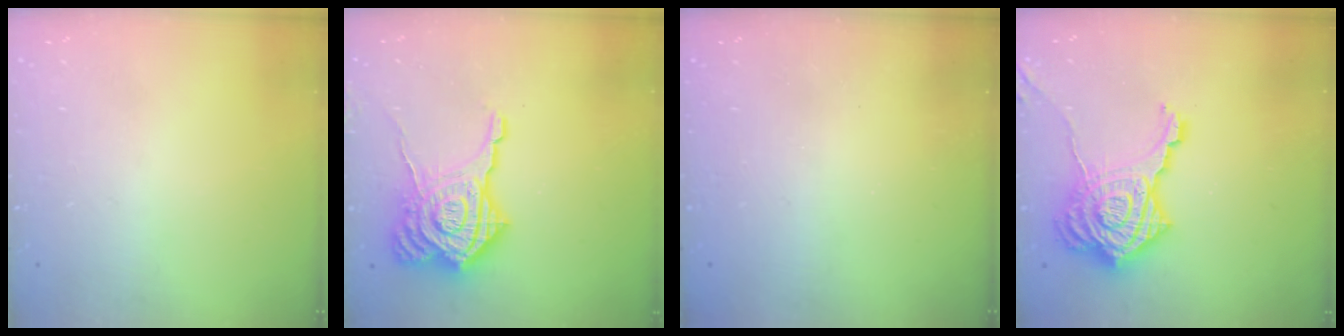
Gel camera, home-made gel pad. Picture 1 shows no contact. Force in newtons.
{"total": 20.6, "press": 20.5, "slide": 1.6}
{"total": 2.6, "press": 2.5, "slide": 0.9}
{"total": 23.1, "press": 23.0, "slide": 2.2}